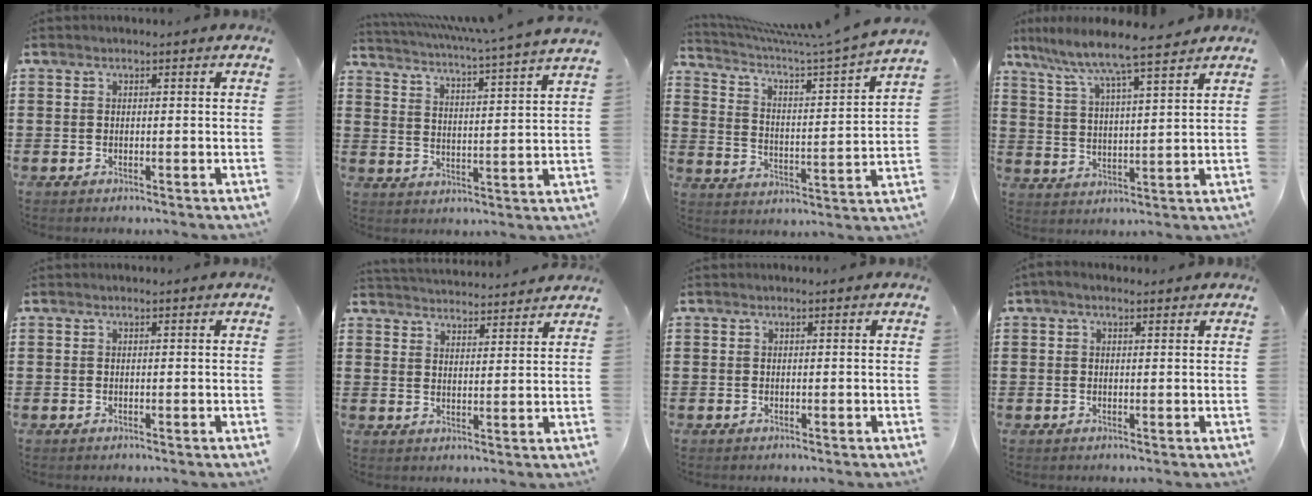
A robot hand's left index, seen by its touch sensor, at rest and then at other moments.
{"total": 4.4, "force": [4.0, -1.1, 1.7], "torque": [-0.053, -0.037, 0.059]}
{"total": 5.3, "force": [4.6, -0.4, 2.6], "torque": [-0.074, -0.044, 0.067]}
{"total": 6.8, "force": [6.1, -0.4, 3.0], "torque": [-0.086, -0.042, 0.098]}
{"total": 0.0}
{"total": 3.7, "force": [3.7, -0.2, -0.1], "torque": [-0.012, -0.022, 0.066]}
{"total": 0.0}
{"total": 1.1, "force": [0.6, 0.5, 0.8], "torque": [-0.016, 0.004, 0.010]}